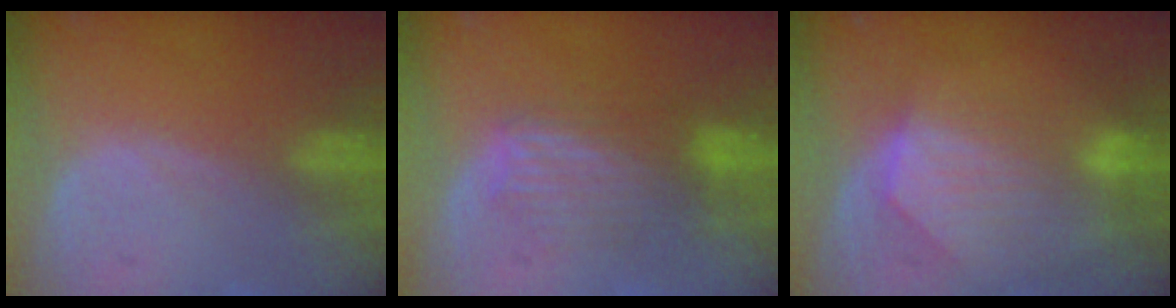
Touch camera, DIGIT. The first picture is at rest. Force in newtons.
{"total": 6.4, "press": 6.4, "slide": 0.5}
{"total": 8.6, "press": 7.8, "slide": 3.5}